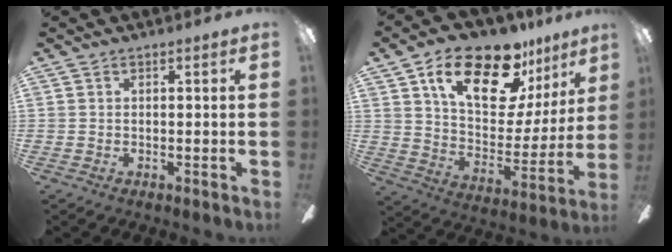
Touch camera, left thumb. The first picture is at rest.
{"total": 22.5, "force": [14.3, 10.2, 14.0], "torque": [-0.220, -0.077, 0.242]}